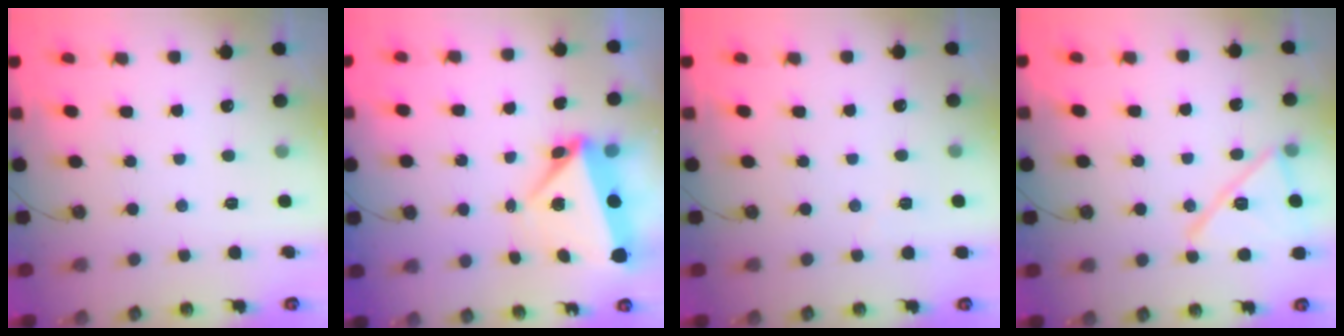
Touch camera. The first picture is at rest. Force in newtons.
{"total": 6.5, "press": 5.6, "slide": 3.3}
{"total": 2.2, "press": 2.2, "slide": 0.7}
{"total": 15.3, "press": 15.2, "slide": 0.3}